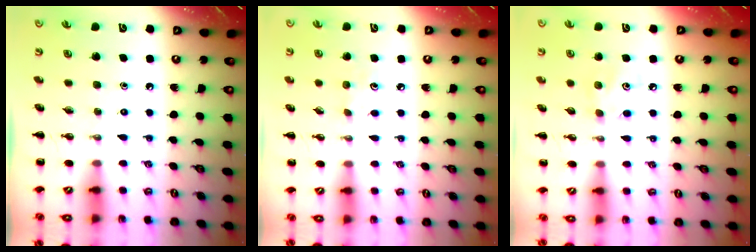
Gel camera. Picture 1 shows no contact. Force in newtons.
{"total": 6.2, "press": 5.9, "slide": 1.8}
{"total": 4.6, "press": 4.5, "slide": 1.1}